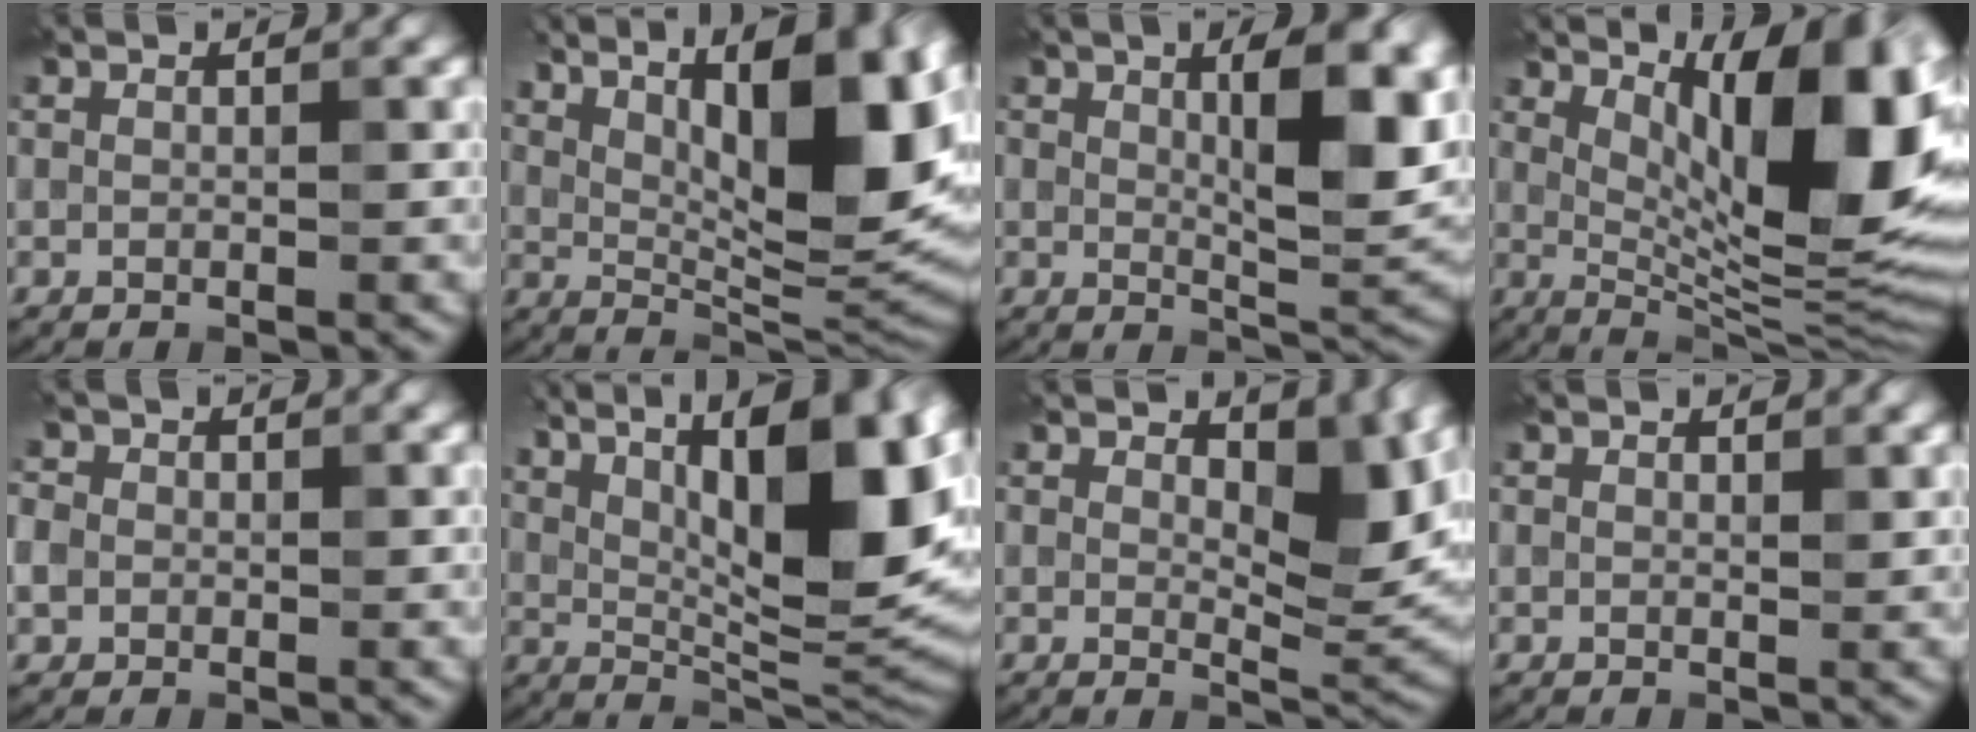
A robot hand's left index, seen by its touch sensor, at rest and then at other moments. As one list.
[{"total": 14.0, "force": [6.0, 4.3, 11.9], "torque": [-0.167, 0.002, 0.104]}, {"total": 8.9, "force": [2.5, 3.0, 8.0], "torque": [-0.114, 0.000, 0.042]}, {"total": 14.2, "force": [4.6, 4.3, 12.8], "torque": [-0.164, -0.005, 0.075]}, {"total": 3.0, "force": [0.4, 2.7, 1.3], "torque": [-0.029, 0.019, -0.003]}, {"total": 15.6, "force": [6.4, 4.8, 13.4], "torque": [-0.189, 0.010, 0.111]}, {"total": 5.3, "force": [2.1, 2.3, 4.3], "torque": [-0.057, -0.008, 0.033]}, {"total": 0.7, "force": [0.6, 0.1, 0.4], "torque": [-0.004, 0.000, 0.011]}]